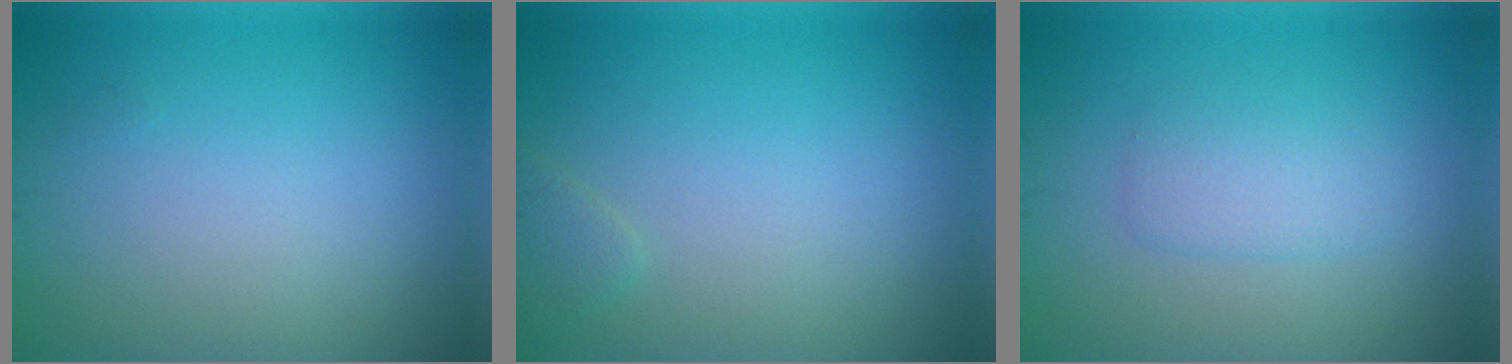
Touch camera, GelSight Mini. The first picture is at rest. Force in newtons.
{"total": 1.0, "press": 1.0, "slide": 0.0}
{"total": 2.3, "press": 2.3, "slide": 0.1}